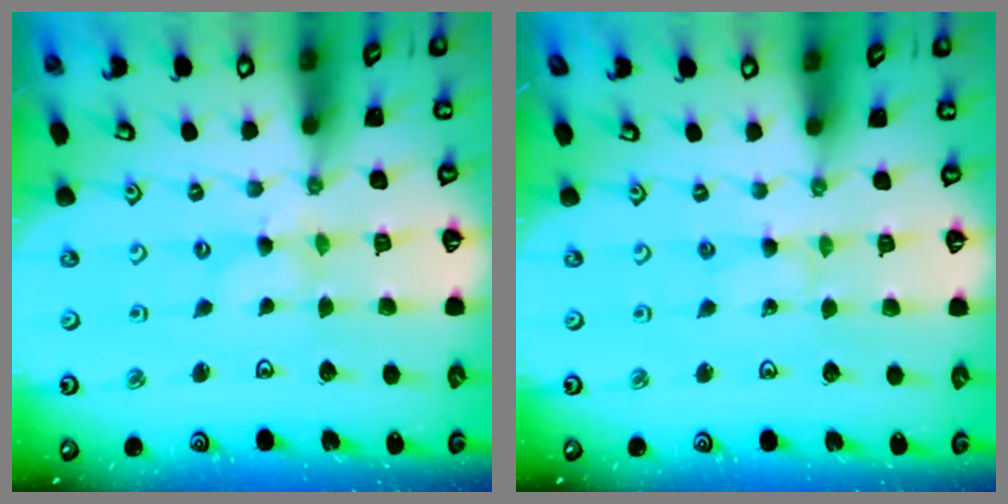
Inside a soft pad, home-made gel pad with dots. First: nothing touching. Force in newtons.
{"total": 1.0, "press": 1.0, "slide": 0.2}